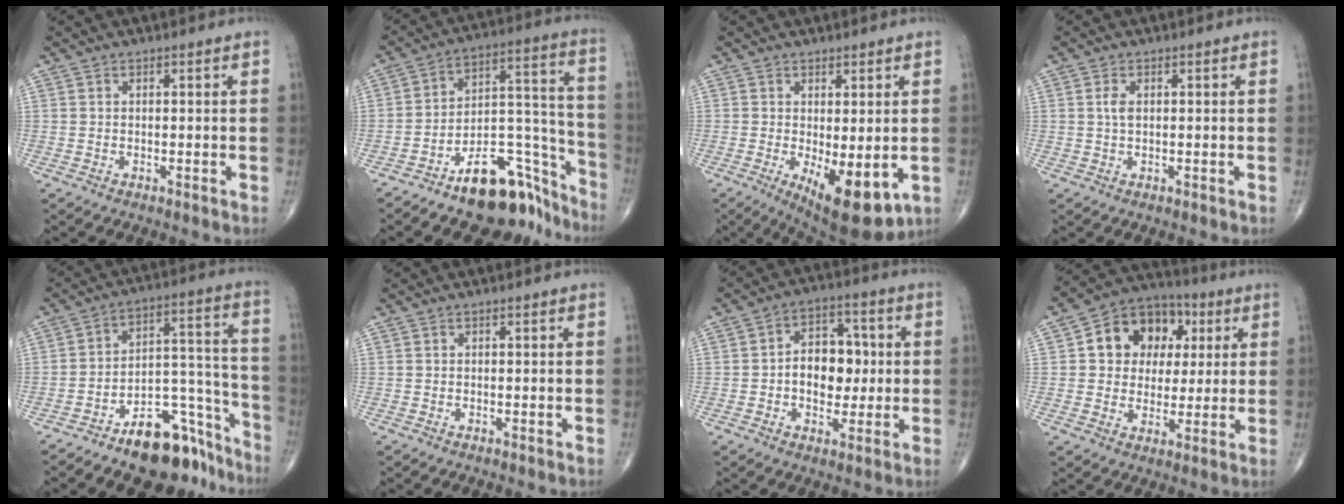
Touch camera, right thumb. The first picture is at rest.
{"total": 18.1, "force": [-14.0, 7.4, 8.9], "torque": [-0.073, 0.145, -0.224]}
{"total": 10.9, "force": [-2.7, 4.3, 9.7], "torque": [-0.132, -0.023, -0.025]}
{"total": 2.0, "force": [0.4, 1.0, 1.6], "torque": [-0.035, 0.003, 0.010]}
{"total": 16.1, "force": [-11.9, 7.2, 8.2], "torque": [-0.063, 0.125, -0.183]}
{"total": 0.0}
{"total": 10.4, "force": [-0.1, 7.3, 7.4], "torque": [-0.063, 0.020, -0.007]}
{"total": 13.9, "force": [3.4, 11.3, 7.5], "torque": [-0.071, 0.009, 0.049]}